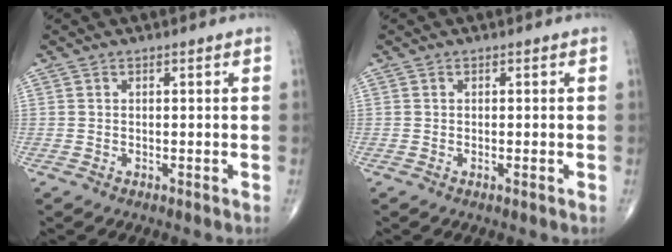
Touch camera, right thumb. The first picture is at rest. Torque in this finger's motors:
{"motor_torque": [-0.49, 0.11, -0.28, -0.01, -0.06]}